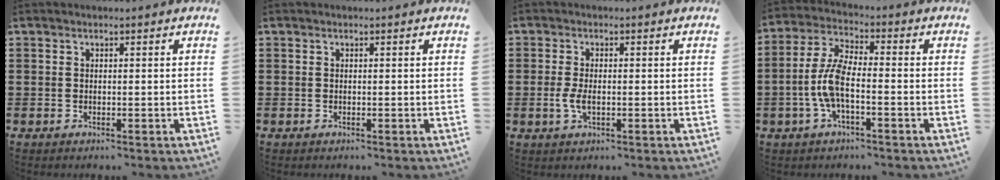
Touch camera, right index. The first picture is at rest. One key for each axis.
{"total": 0.0}
{"total": 3.0, "fx": -0.5, "fy": 1.3, "fz": 2.7, "tx": -0.064, "ty": -0.005, "tz": -0.012}
{"total": 7.3, "fx": -1.9, "fy": 2.6, "fz": 6.6, "tx": -0.164, "ty": -0.013, "tz": -0.043}